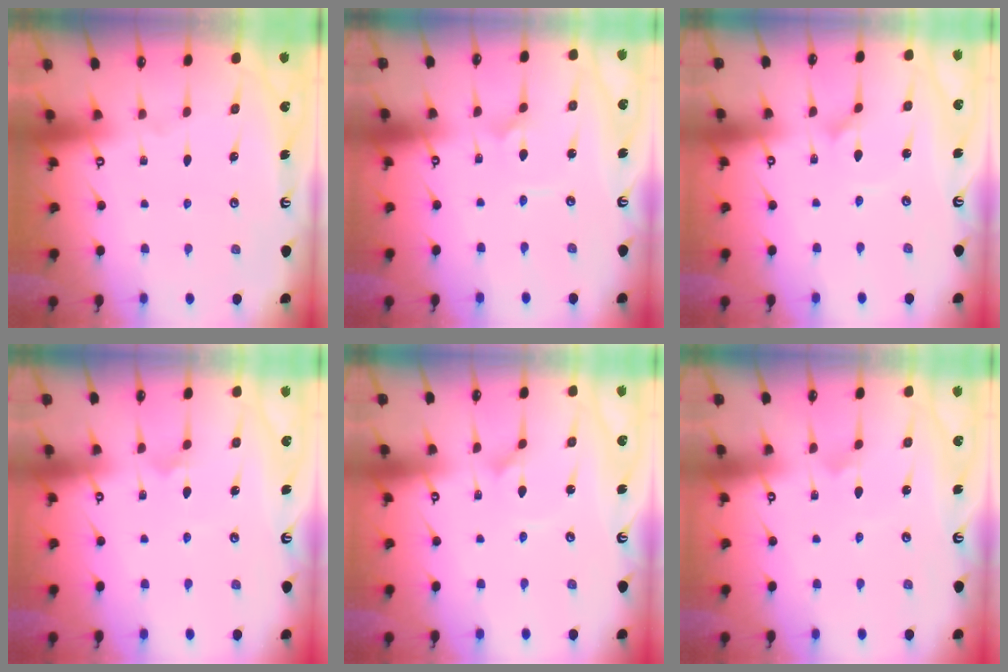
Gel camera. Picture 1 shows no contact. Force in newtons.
{"total": 1.6, "press": 1.6, "slide": 0.1}
{"total": 1.0, "press": 1.0, "slide": 0.2}
{"total": 3.7, "press": 3.7, "slide": 0.8}
{"total": 1.0, "press": 1.0, "slide": 0.2}
{"total": 1.9, "press": 1.9, "slide": 0.1}